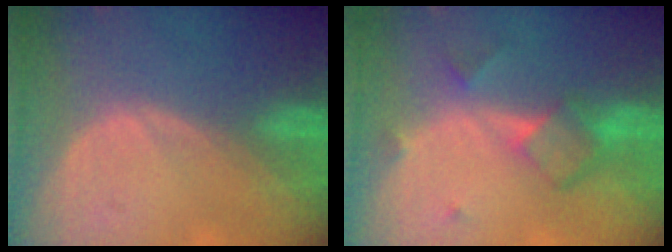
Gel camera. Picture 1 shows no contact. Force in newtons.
{"total": 5.8, "press": 5.4, "slide": 2.2}